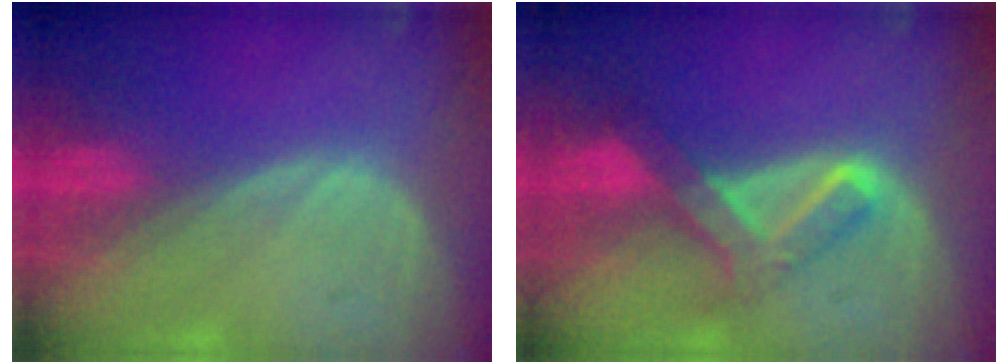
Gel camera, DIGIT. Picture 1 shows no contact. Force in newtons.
{"total": 6.5, "press": 5.9, "slide": 2.6}